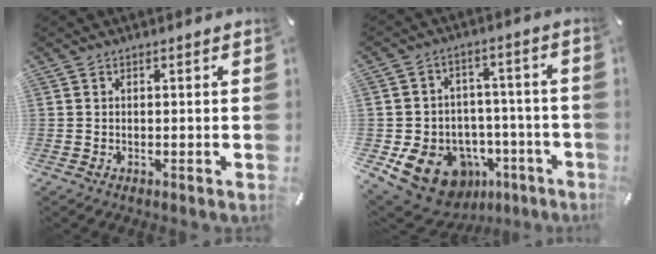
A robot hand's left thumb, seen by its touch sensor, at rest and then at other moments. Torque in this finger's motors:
{"motor_torque": [1.18, 2.33, 0.38, 0.17, 0.33]}